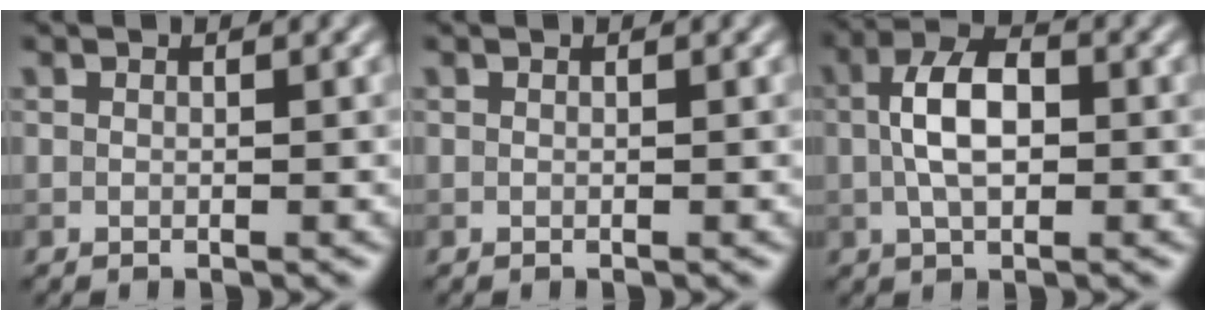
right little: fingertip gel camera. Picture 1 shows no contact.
{"total": 0.0}
{"total": 5.0, "force": [-0.1, 2.5, 4.3], "torque": [-0.083, 0.008, -0.006]}